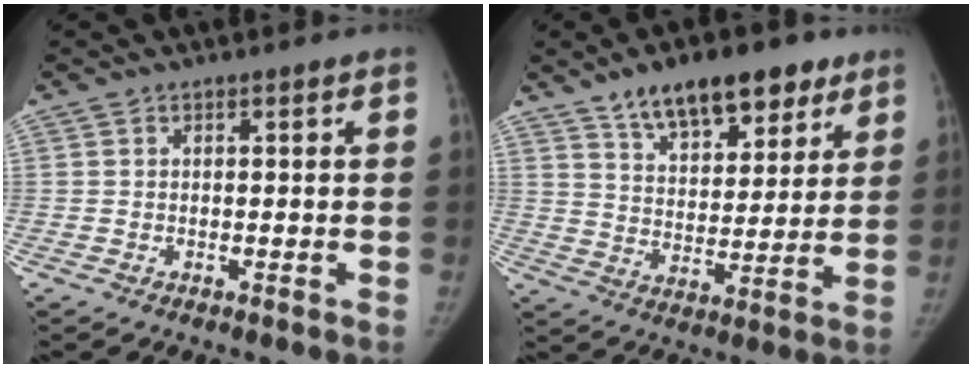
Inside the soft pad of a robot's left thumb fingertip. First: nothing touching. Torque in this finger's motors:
{"motor_torque": [0.07, 0.13, 0.22, -0.19, 0.04]}